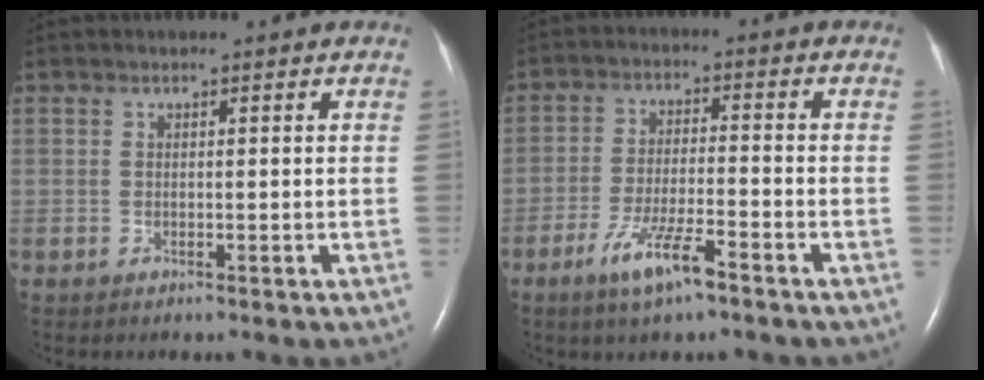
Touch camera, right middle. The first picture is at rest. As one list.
[{"total": 7.3, "force": [-4.7, 0.8, 5.6], "torque": [-0.115, -0.010, -0.083]}]